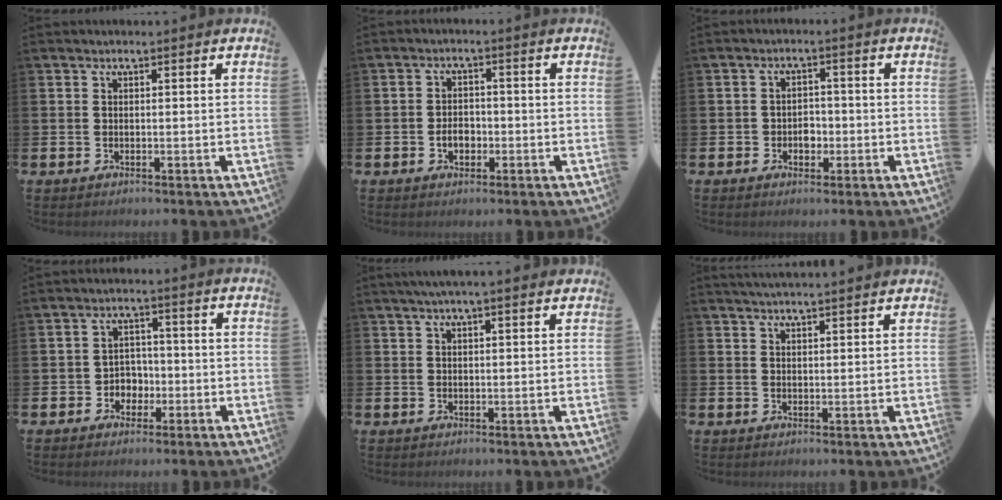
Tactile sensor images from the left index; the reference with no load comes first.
{"total": 2.7, "force": [-0.8, 2.0, 1.7], "torque": [-0.022, -0.001, -0.021]}
{"total": 2.5, "force": [-0.8, 2.0, 1.1], "torque": [-0.014, 0.001, -0.021]}
{"total": 3.1, "force": [-1.2, 2.8, 0.8], "torque": [-0.022, 0.004, -0.032]}
{"total": 2.8, "force": [2.4, 0.0, 1.4], "torque": [-0.020, -0.006, 0.042]}
{"total": 2.8, "force": [2.8, -0.3, 0.2], "torque": [-0.007, -0.011, 0.050]}